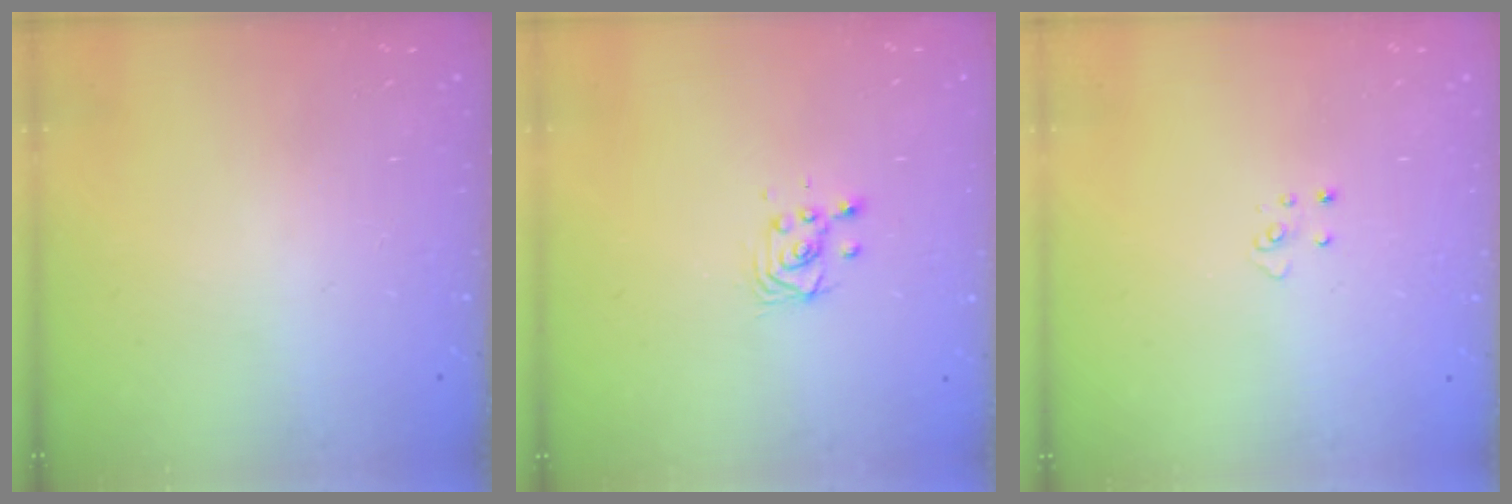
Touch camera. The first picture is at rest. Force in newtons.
{"total": 3.2, "press": 3.2, "slide": 0.6}
{"total": 3.7, "press": 3.7, "slide": 0.3}